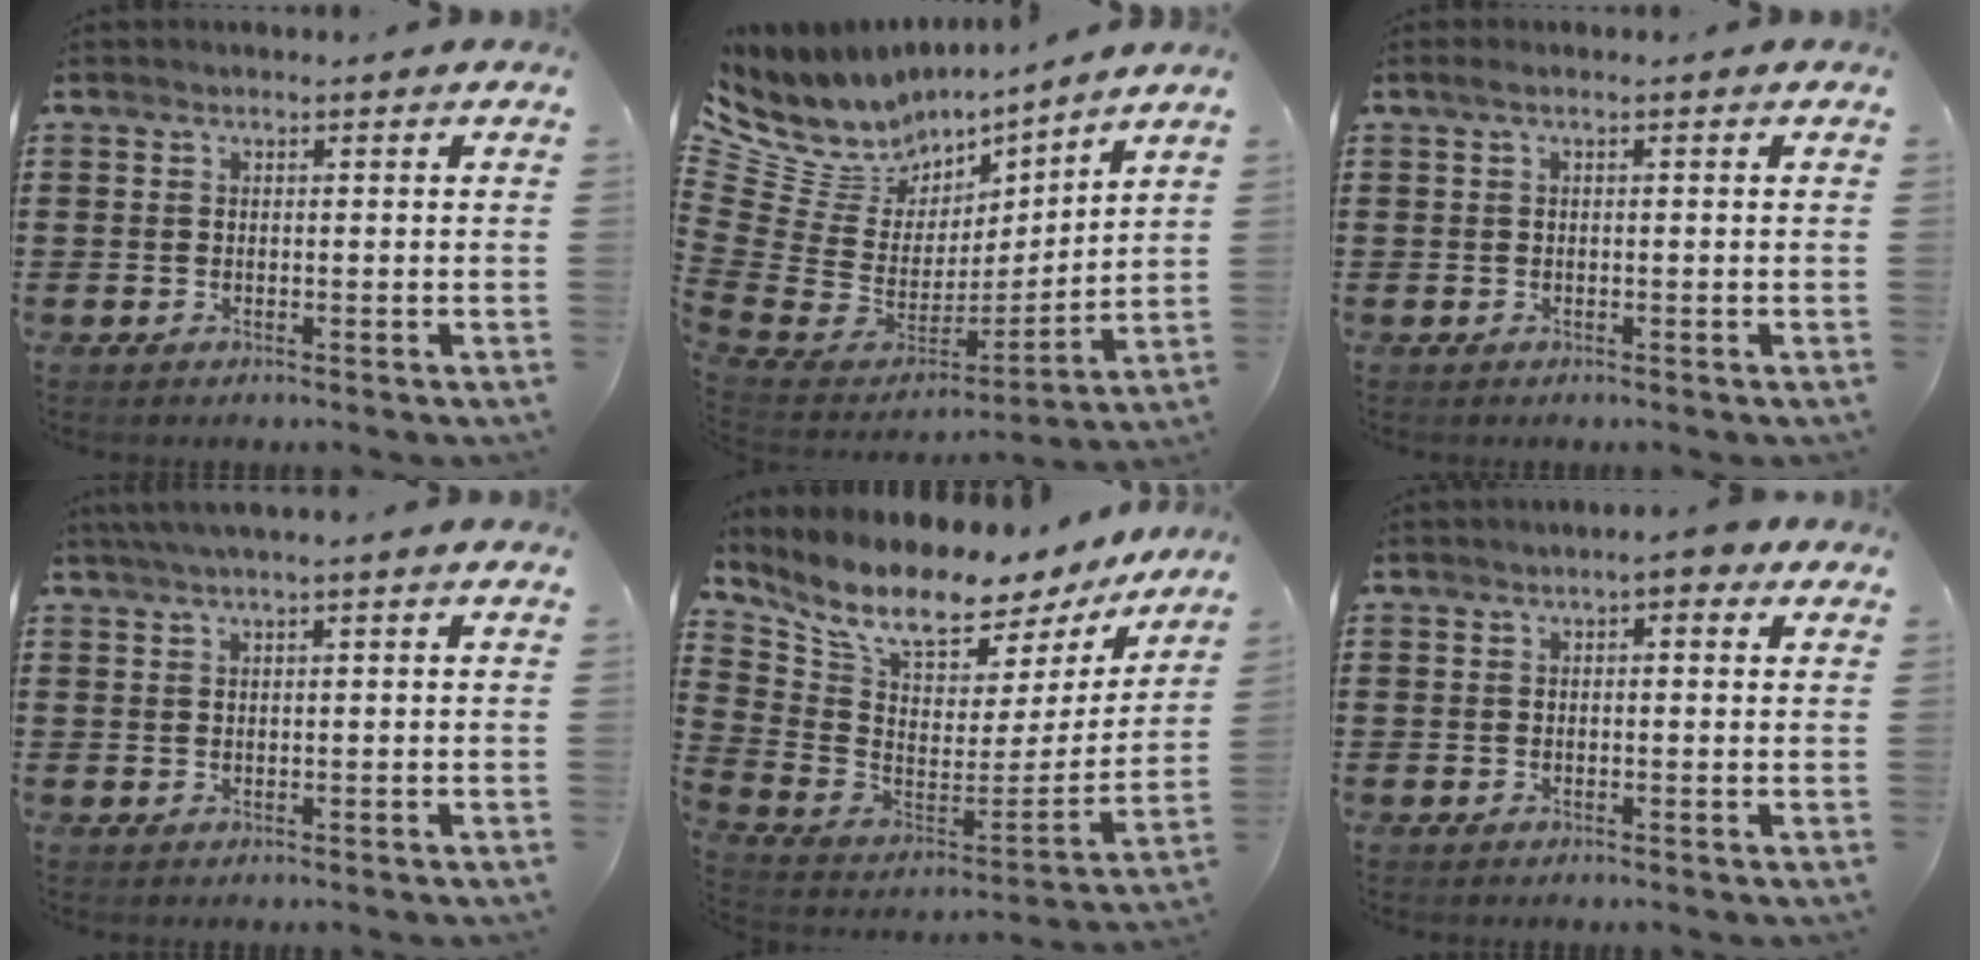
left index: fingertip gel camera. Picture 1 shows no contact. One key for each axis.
{"total": 8.4, "fx": 5.6, "fy": 6.0, "fz": 1.4, "tx": -0.093, "ty": -0.063, "tz": 0.102}
{"total": 0.9, "fx": -0.2, "fy": 0.2, "fz": 0.9, "tx": -0.016, "ty": -0.001, "tz": -0.003}
{"total": 1.4, "fx": 0.6, "fy": -0.1, "fz": 1.3, "tx": -0.021, "ty": -0.002, "tz": 0.010}
{"total": 9.9, "fx": 8.0, "fy": 3.3, "fz": 4.7, "tx": -0.109, "ty": -0.069, "tz": 0.134}
{"total": 2.1, "fx": 0.6, "fy": 0.7, "fz": 1.9, "tx": -0.030, "ty": 0.002, "tz": 0.007}